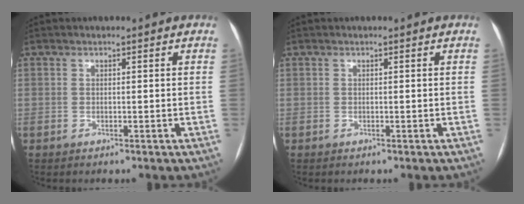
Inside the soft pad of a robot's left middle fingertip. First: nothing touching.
{"total": 0.0}